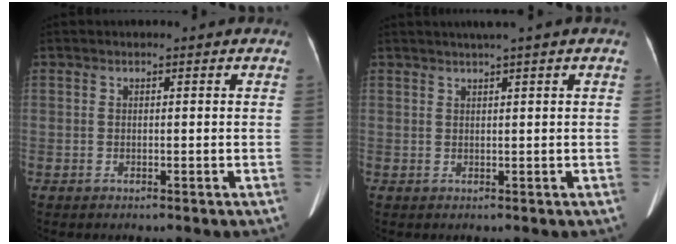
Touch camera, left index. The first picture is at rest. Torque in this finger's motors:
{"motor_torque": [-0.17, -1.52, 0.01, 0.04]}